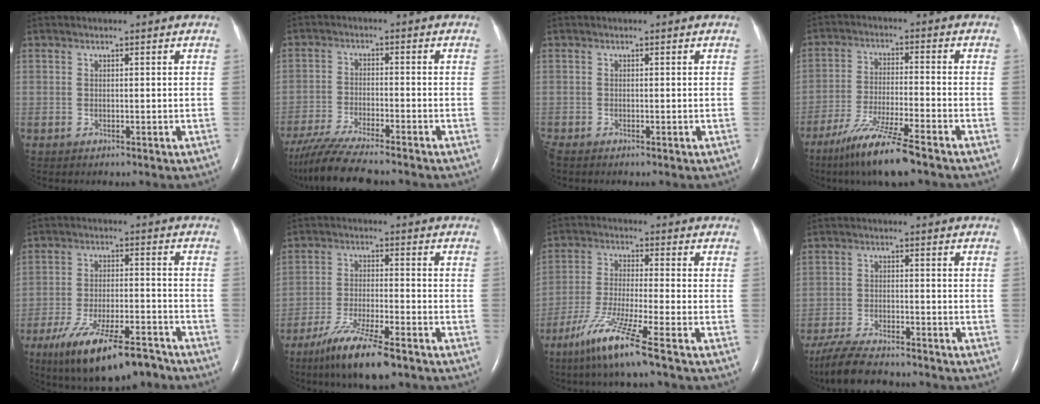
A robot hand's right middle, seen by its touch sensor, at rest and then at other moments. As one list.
[{"total": 10.5, "force": [-9.1, 0.2, 5.3], "torque": [-0.095, -0.030, -0.154]}, {"total": 1.0, "force": [-0.9, 0.3, 0.4], "torque": [-0.014, -0.004, -0.017]}, {"total": 10.2, "force": [-7.5, -0.3, 6.9], "torque": [-0.136, -0.036, -0.138]}, {"total": 14.7, "force": [-10.6, 3.7, 9.5], "torque": [-0.167, -0.016, -0.175]}, {"total": 10.4, "force": [-7.3, 1.0, 7.3], "torque": [-0.142, -0.028, -0.131]}, {"total": 9.9, "force": [-6.4, -1.0, 7.5], "torque": [-0.154, -0.037, -0.126]}, {"total": 9.9, "force": [-8.6, 1.6, 4.6], "torque": [-0.087, -0.027, -0.145]}]